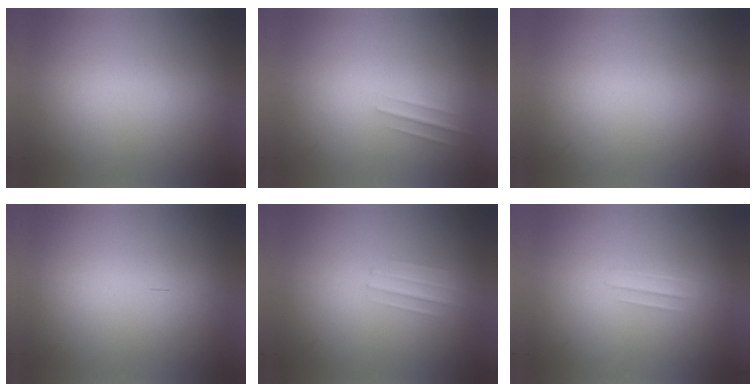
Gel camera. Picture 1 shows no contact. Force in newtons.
{"total": 1.0}
{"total": 0.0}
{"total": 0.0}
{"total": 1.2}
{"total": 1.0}